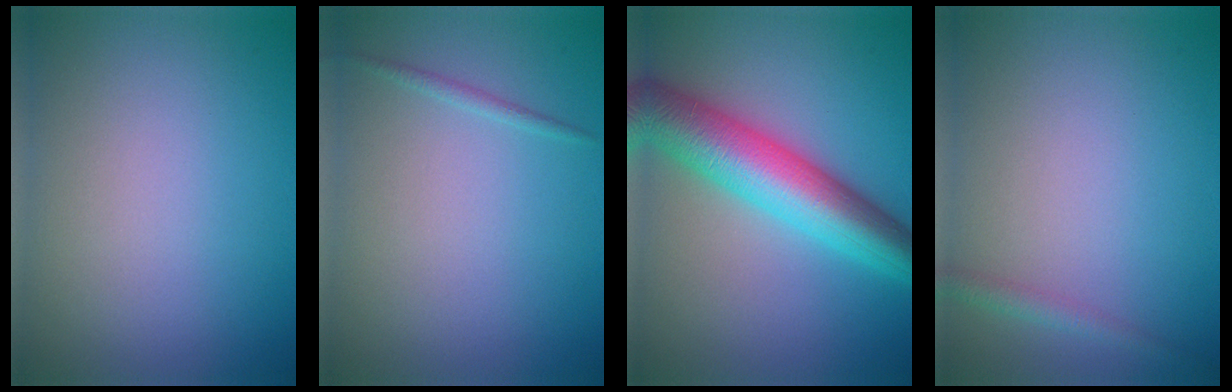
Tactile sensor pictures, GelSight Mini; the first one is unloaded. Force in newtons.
{"total": 0.7, "press": 0.7, "slide": 0.0}
{"total": 9.1, "press": 9.1, "slide": 0.1}
{"total": 1.3, "press": 1.3, "slide": 0.1}